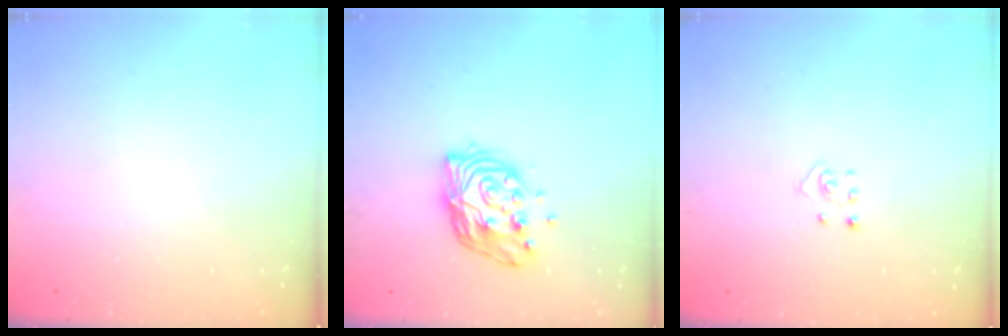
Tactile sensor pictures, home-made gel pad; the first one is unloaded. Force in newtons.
{"total": 11.1, "press": 11.1, "slide": 1.1}
{"total": 3.7, "press": 3.7, "slide": 0.3}